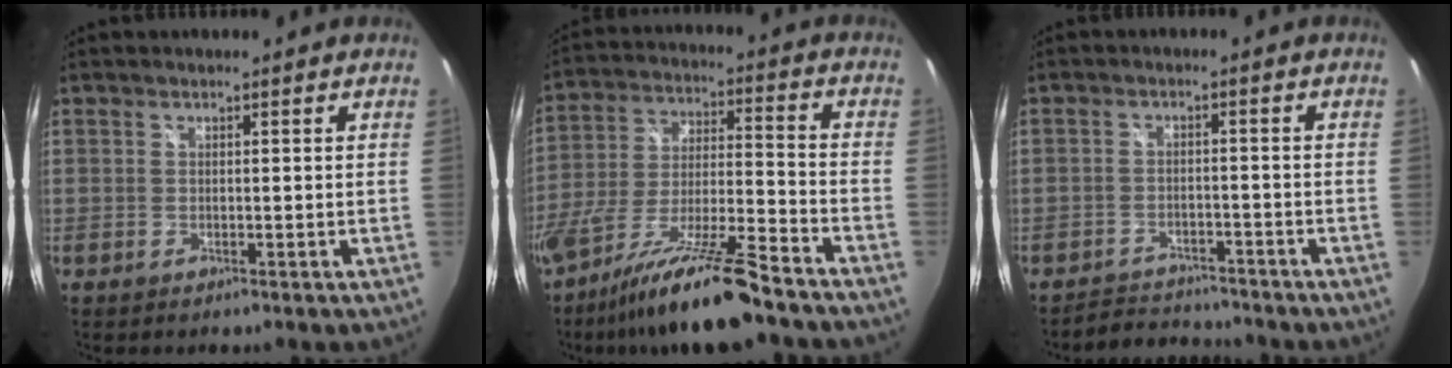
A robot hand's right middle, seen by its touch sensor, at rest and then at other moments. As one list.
[{"total": 17.8, "force": [-13.7, 1.1, 11.3], "torque": [-0.227, -0.038, -0.237]}, {"total": 6.9, "force": [-6.6, 1.8, 0.8], "torque": [-0.032, 0.013, -0.099]}]